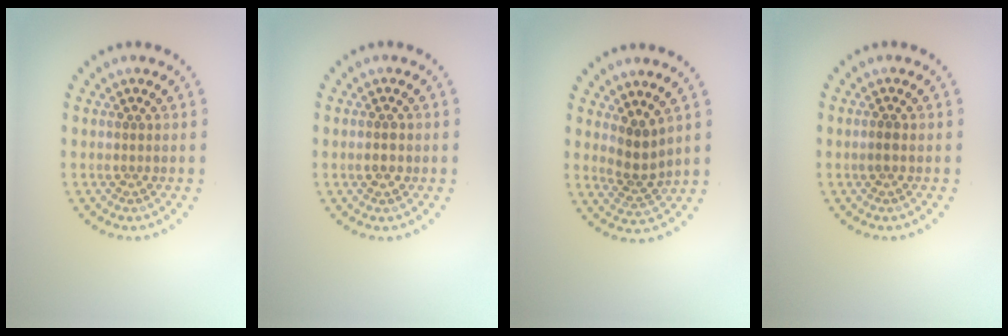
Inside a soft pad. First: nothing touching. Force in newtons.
{"total": 1.0, "press": 0.9, "slide": 0.2}
{"total": 2.5, "press": 2.0, "slide": 1.6}
{"total": 0.8, "press": 0.7, "slide": 0.1}